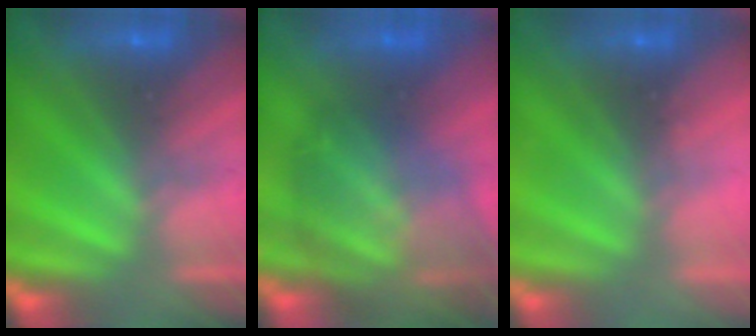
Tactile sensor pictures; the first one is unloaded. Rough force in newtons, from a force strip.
{"total": 7.4}
{"total": 2.3}